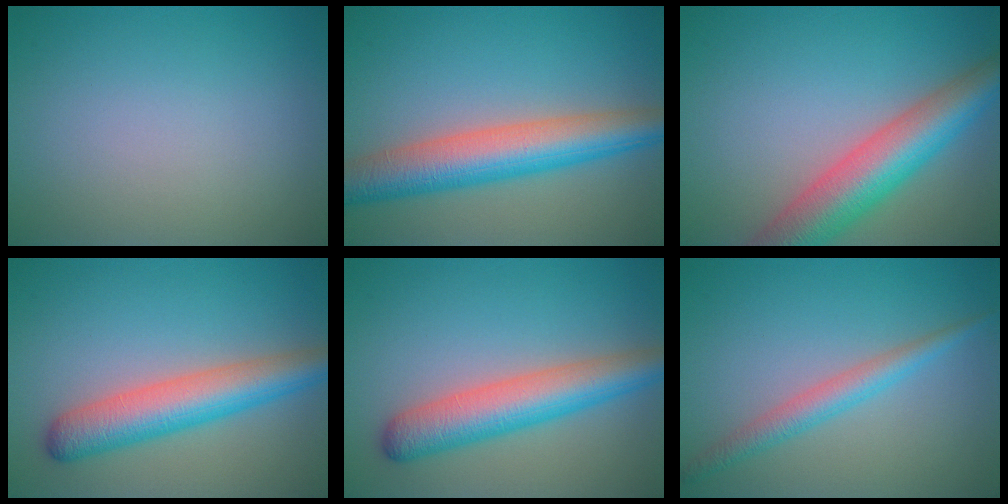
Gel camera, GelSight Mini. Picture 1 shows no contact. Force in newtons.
{"total": 7.7, "press": 7.7, "slide": 0.2}
{"total": 8.1, "press": 8.1, "slide": 0.4}
{"total": 6.2, "press": 6.2, "slide": 0.2}
{"total": 6.2, "press": 6.2, "slide": 0.2}
{"total": 2.6, "press": 2.6, "slide": 0.0}